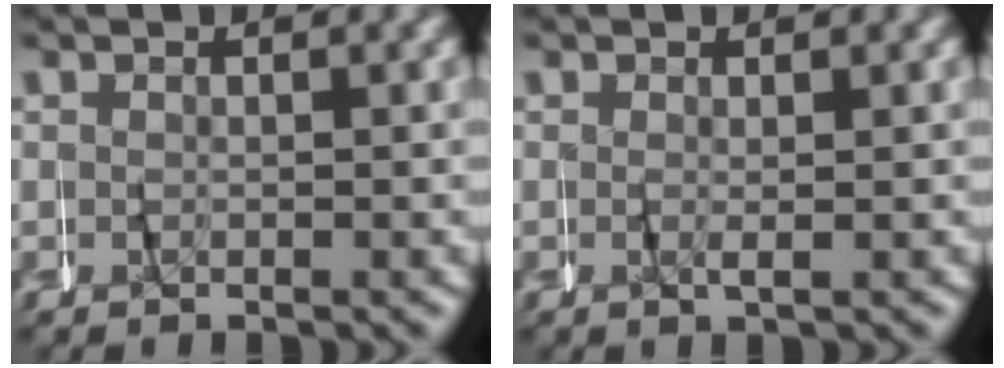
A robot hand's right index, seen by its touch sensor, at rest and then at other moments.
{"total": 0.6, "force": [-0.2, -0.4, 0.4], "torque": [-0.013, -0.003, 0.000]}